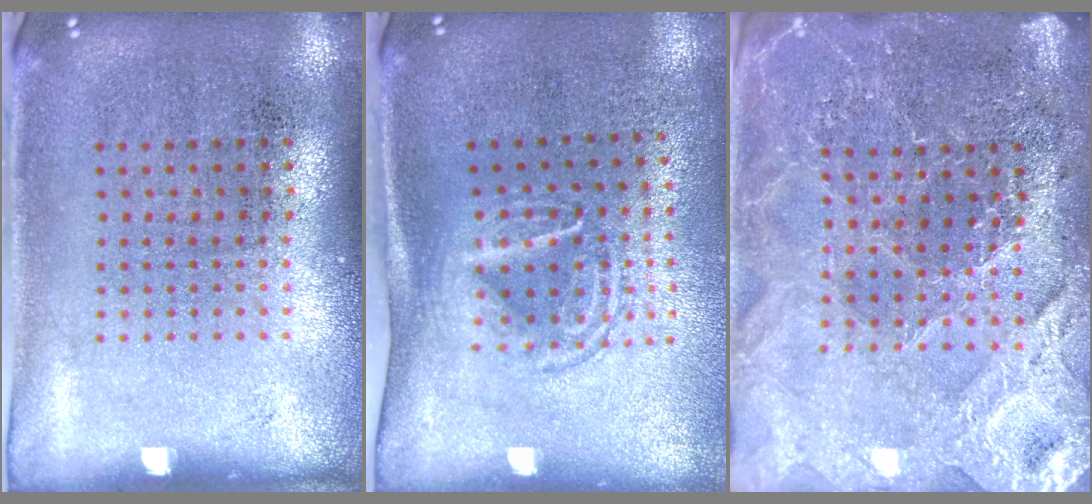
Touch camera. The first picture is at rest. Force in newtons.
{"total": 1.6, "press": 1.2, "slide": 1.1}
{"total": 4.0, "press": 3.8, "slide": 1.3}